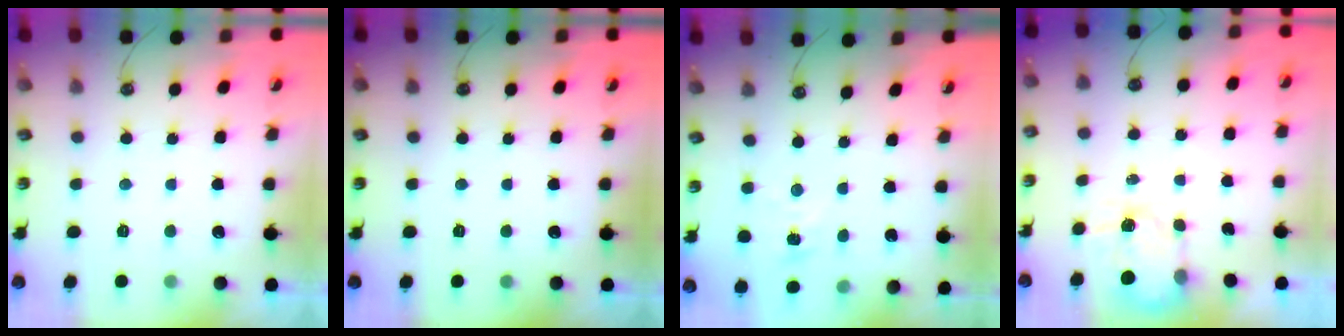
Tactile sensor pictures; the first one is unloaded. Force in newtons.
{"total": 0.0}
{"total": 2.9, "press": 2.8, "slide": 0.3}
{"total": 3.6, "press": 3.5, "slide": 0.5}